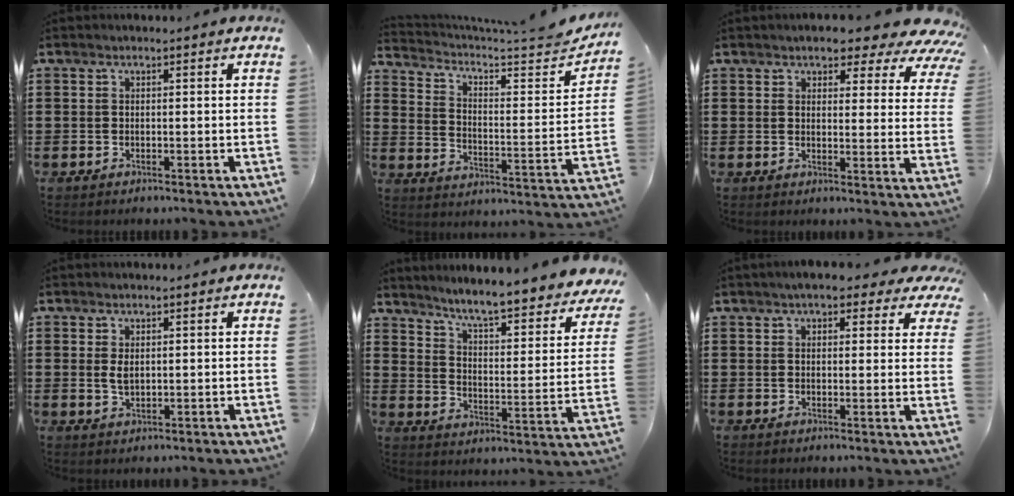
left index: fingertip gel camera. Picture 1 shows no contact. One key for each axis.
{"total": 4.4, "fx": 3.6, "fy": 0.6, "fz": 2.5, "tx": -0.060, "ty": -0.035, "tz": 0.052}
{"total": 5.2, "fx": 4.5, "fy": 1.4, "fz": 2.2, "tx": -0.046, "ty": -0.023, "tz": 0.073}
{"total": 2.0, "fx": 0.3, "fy": 1.1, "fz": 1.6, "tx": -0.036, "ty": 0.004, "tz": 0.006}
{"total": 5.8, "fx": 5.1, "fy": -0.5, "fz": 2.8, "tx": -0.076, "ty": -0.046, "tz": 0.077}
{"total": 4.4, "fx": 3.5, "fy": 1.3, "fz": 2.3, "tx": -0.040, "ty": -0.005, "tz": 0.059}